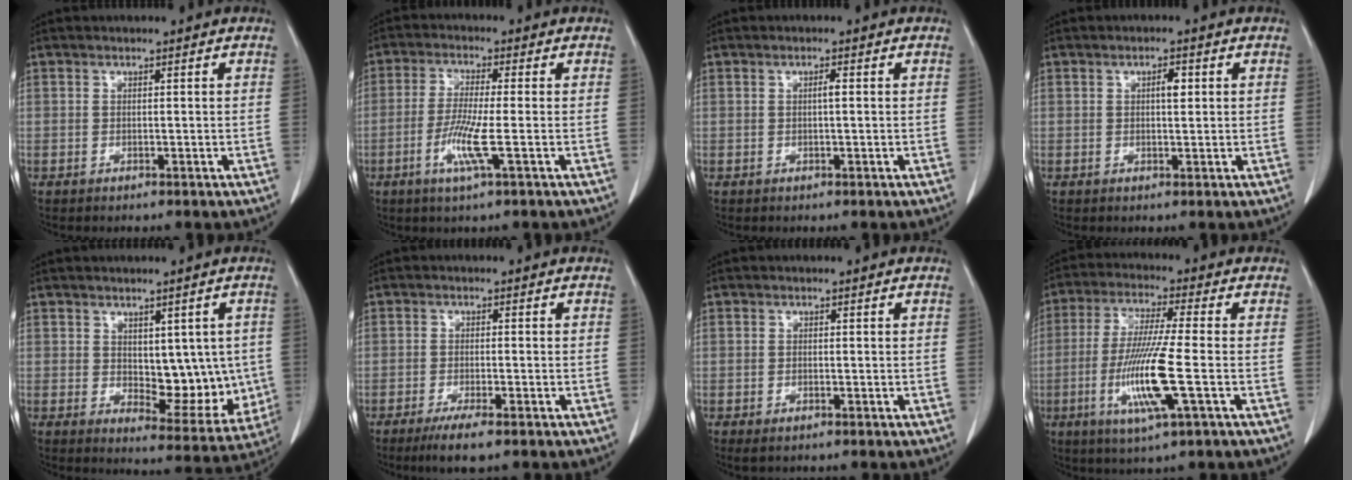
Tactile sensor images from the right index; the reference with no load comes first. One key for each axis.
{"total": 6.4, "fx": -2.0, "fy": -0.3, "fz": 6.0, "tx": -0.123, "ty": -0.014, "tz": -0.043}
{"total": 0.9, "fx": 0.1, "fy": 0.0, "fz": 0.9, "tx": -0.016, "ty": 0.002, "tz": 0.000}
{"total": 1.6, "fx": 0.4, "fy": 0.6, "fz": 1.4, "tx": -0.024, "ty": 0.002, "tz": 0.007}
{"total": 9.7, "fx": 0.4, "fy": 5.0, "fz": 8.2, "tx": -0.089, "ty": -0.004, "tz": 0.023}
{"total": 4.6, "fx": -3.1, "fy": 0.5, "fz": 3.4, "tx": -0.063, "ty": -0.012, "tz": -0.052}
{"total": 1.4, "fx": -0.8, "fy": 0.5, "fz": 1.0, "tx": -0.017, "ty": -0.002, "tz": -0.007}
{"total": 11.7, "fx": -3.0, "fy": -0.2, "fz": 11.3, "tx": -0.232, "ty": -0.019, "tz": -0.063}